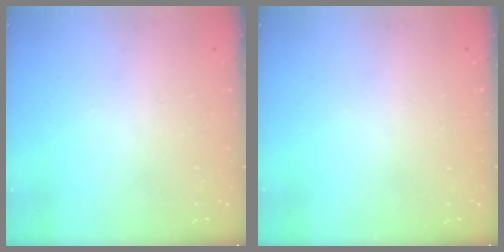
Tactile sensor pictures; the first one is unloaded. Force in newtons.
{"total": 0.0}